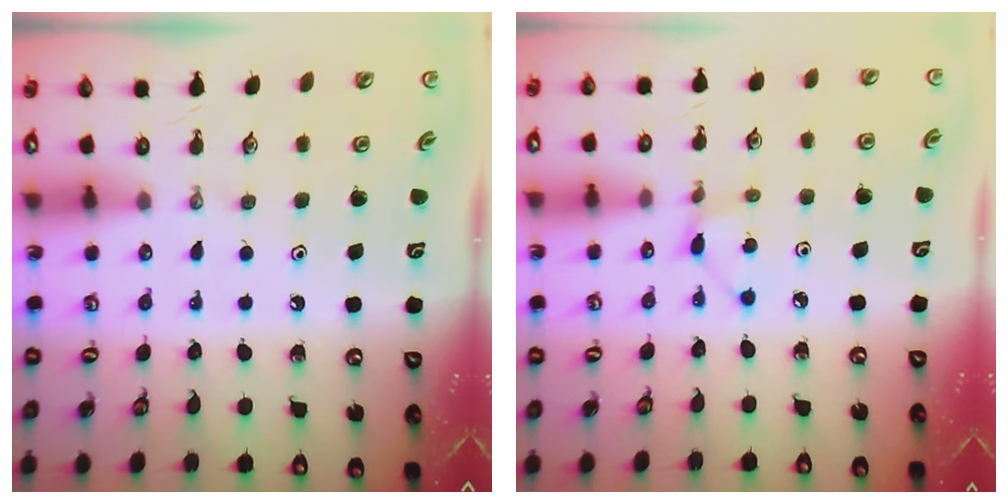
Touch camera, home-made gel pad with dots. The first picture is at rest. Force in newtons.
{"total": 3.9, "press": 3.8, "slide": 0.5}